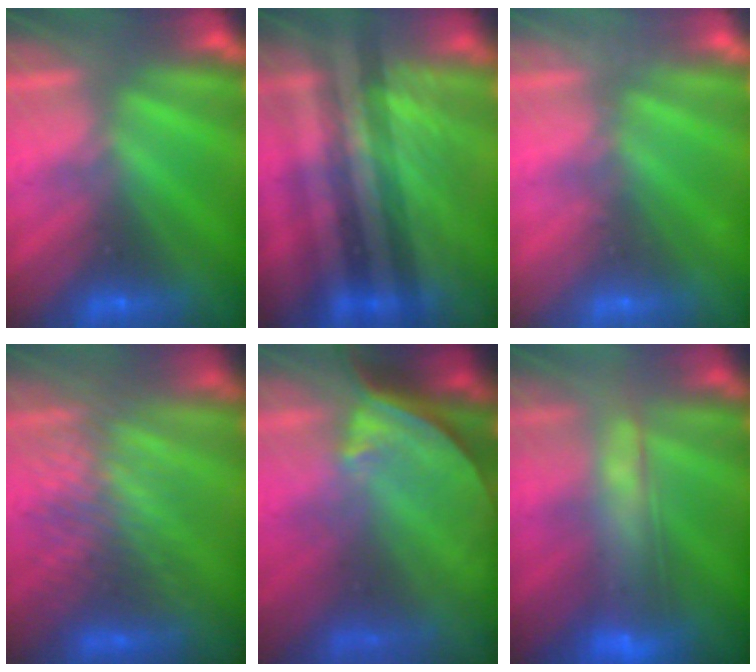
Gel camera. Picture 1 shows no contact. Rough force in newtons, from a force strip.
{"total": 3.3}
{"total": 2.1}
{"total": 3.6}
{"total": 7.6}
{"total": 6.3}